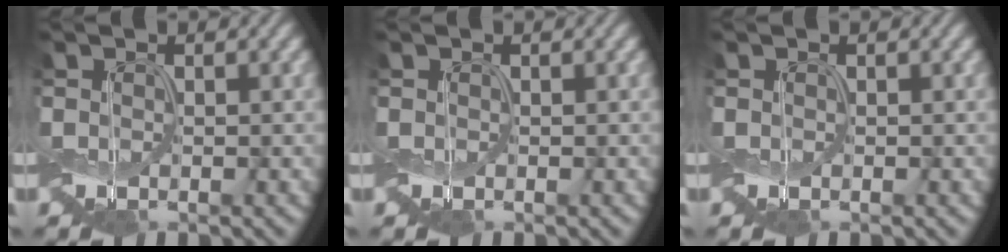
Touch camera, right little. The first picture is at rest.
{"total": 0.0}
{"total": 0.0}